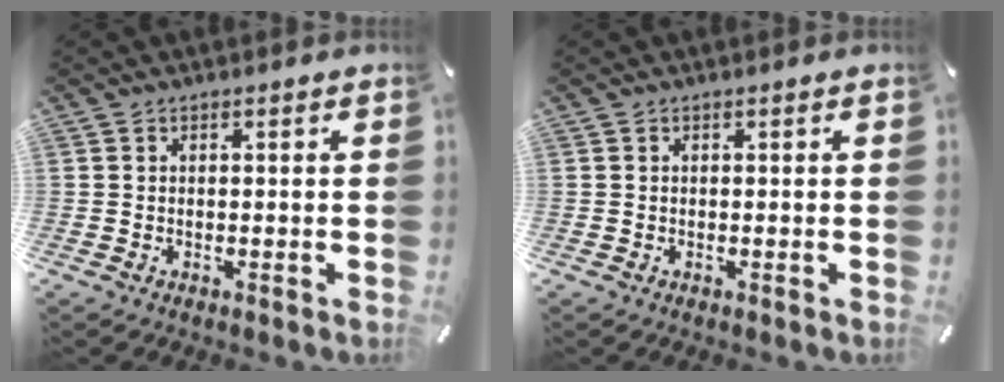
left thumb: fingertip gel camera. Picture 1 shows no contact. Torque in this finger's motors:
{"motor_torque": [-0.16, -0.17, -0.03, -0.02, 0.00]}